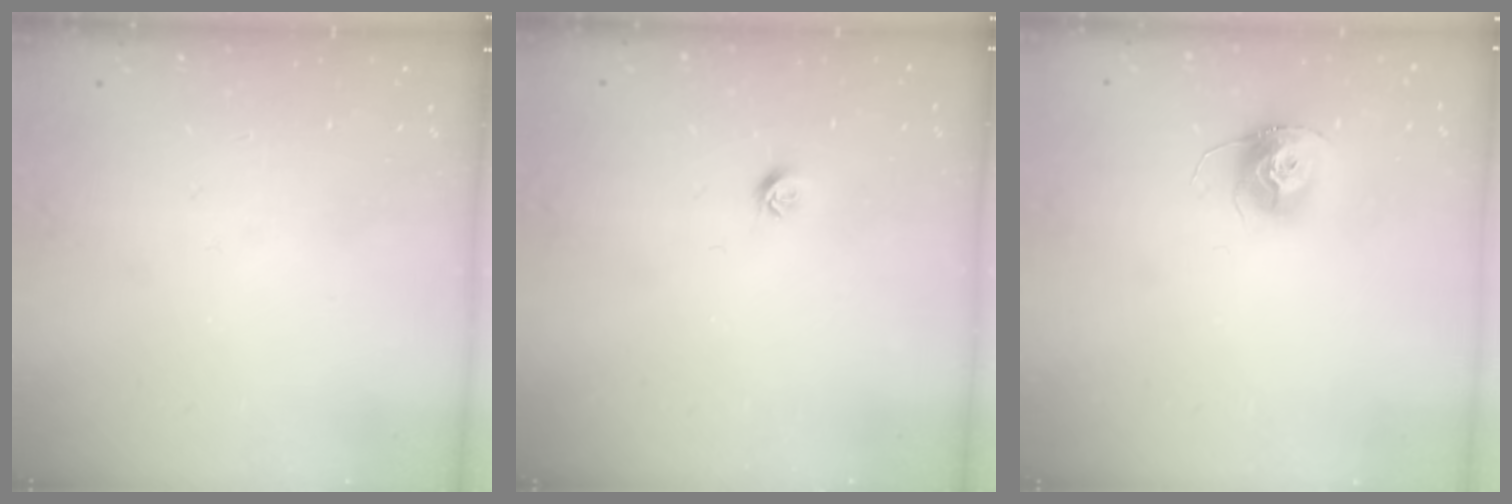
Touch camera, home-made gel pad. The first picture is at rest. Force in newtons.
{"total": 4.9, "press": 4.8, "slide": 0.9}
{"total": 11.1, "press": 11.1, "slide": 0.9}